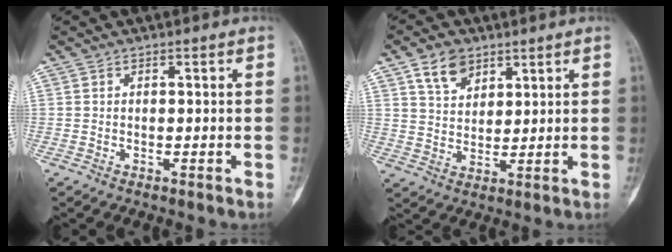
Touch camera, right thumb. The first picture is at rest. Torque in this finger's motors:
{"motor_torque": [-0.55, 0.58, 0.07, -0.05, 0.03]}